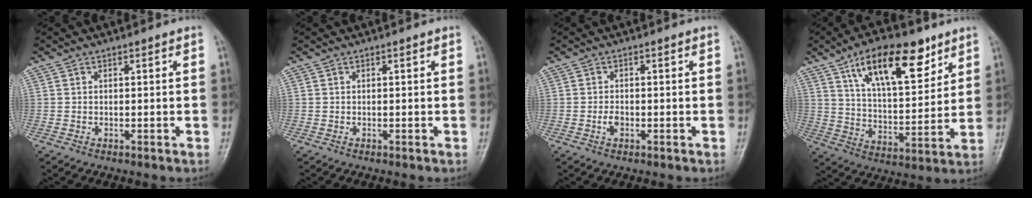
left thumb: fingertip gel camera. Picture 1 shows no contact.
{"total": 0.0}
{"total": 1.8, "force": [-0.6, 1.2, 1.2], "torque": [-0.021, 0.003, -0.013]}
{"total": 17.9, "force": [10.0, 7.6, 12.7], "torque": [-0.166, -0.042, 0.172]}